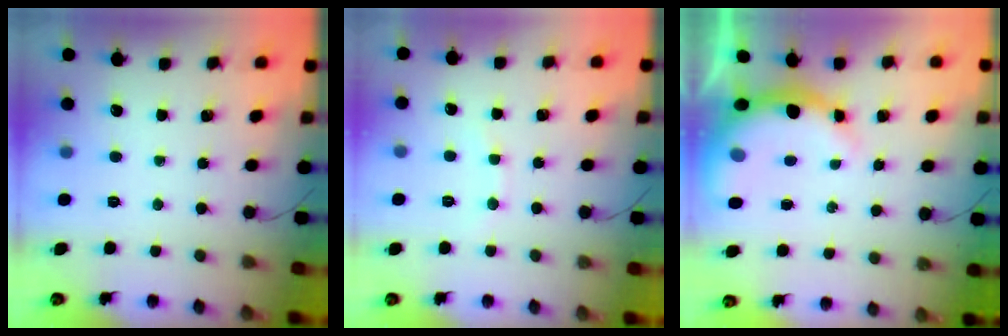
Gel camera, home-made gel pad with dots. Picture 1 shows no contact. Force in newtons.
{"total": 4.0, "press": 3.9, "slide": 1.1}
{"total": 9.5, "press": 9.3, "slide": 1.8}